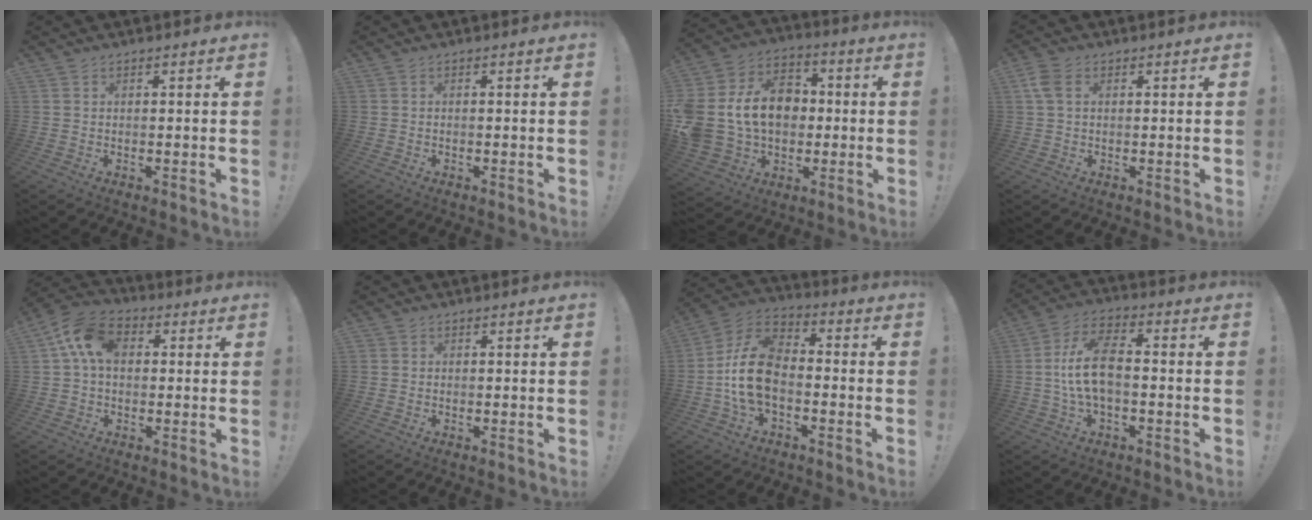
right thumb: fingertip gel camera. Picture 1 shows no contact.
{"total": 0.0}
{"total": 20.2, "force": [1.7, 15.6, 12.7], "torque": [-0.230, 0.014, 0.048]}
{"total": 4.0, "force": [1.2, 2.2, 3.1], "torque": [-0.066, 0.003, 0.020]}
{"total": 11.9, "force": [2.8, 8.0, 8.4], "torque": [-0.150, 0.007, 0.053]}
{"total": 0.7, "force": [0.3, 0.7, -0.1], "torque": [0.004, 0.001, 0.006]}
{"total": 15.6, "force": [-3.4, 10.1, 11.4], "torque": [-0.216, 0.033, -0.054]}
{"total": 12.6, "force": [-0.9, 6.1, 10.9], "torque": [-0.213, 0.015, -0.013]}